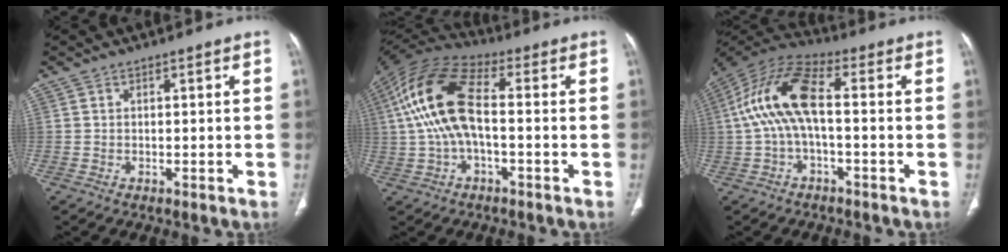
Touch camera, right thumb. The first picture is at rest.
{"total": 15.8, "force": [0.2, 7.3, 14.0], "torque": [-0.292, 0.037, -0.001]}
{"total": 13.3, "force": [-0.2, 5.6, 12.1], "torque": [-0.254, 0.045, -0.011]}